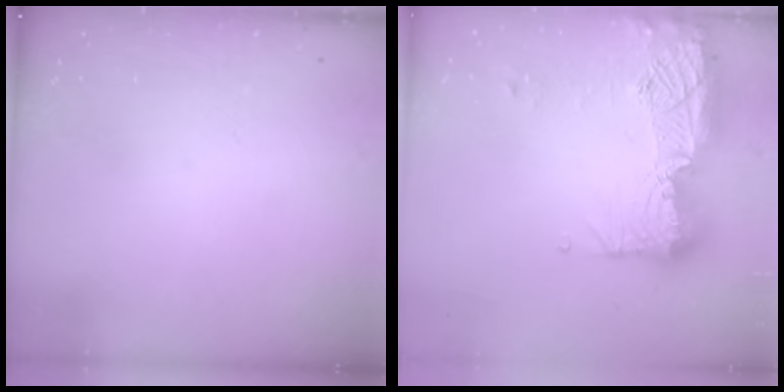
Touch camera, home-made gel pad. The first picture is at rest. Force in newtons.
{"total": 21.5, "press": 20.4, "slide": 6.7}